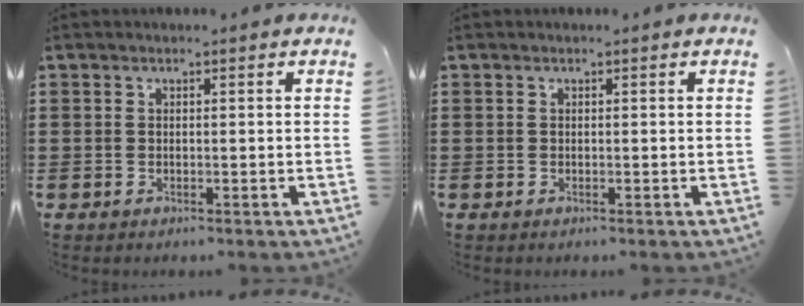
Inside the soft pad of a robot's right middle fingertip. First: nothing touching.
{"total": 0.0}